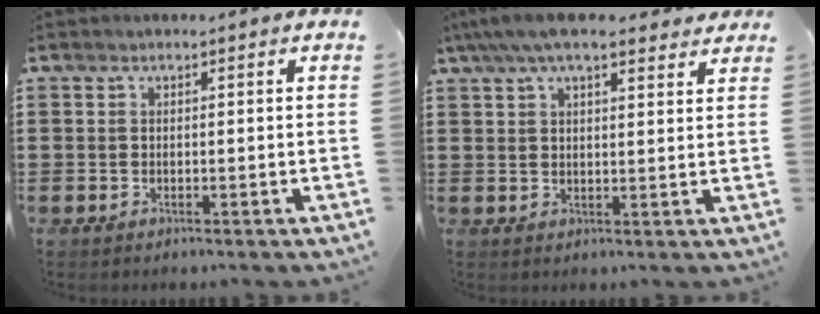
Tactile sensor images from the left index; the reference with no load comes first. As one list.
[{"total": 6.7, "force": [5.4, 1.5, 3.8], "torque": [-0.086, -0.005, 0.099]}]